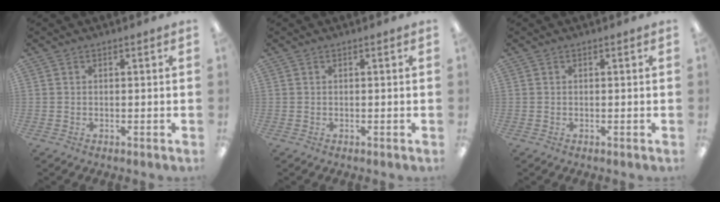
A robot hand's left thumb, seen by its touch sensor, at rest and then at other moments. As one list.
[{"total": 0.0}, {"total": 0.0}]